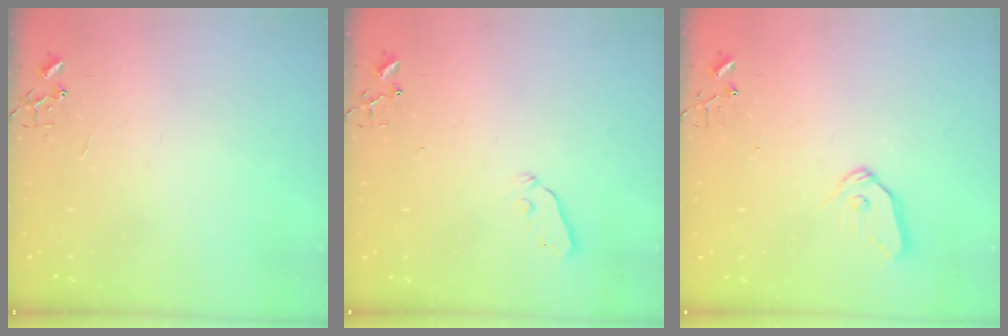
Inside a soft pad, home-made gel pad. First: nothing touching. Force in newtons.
{"total": 4.3, "press": 4.3, "slide": 0.7}
{"total": 8.4, "press": 8.4, "slide": 0.5}